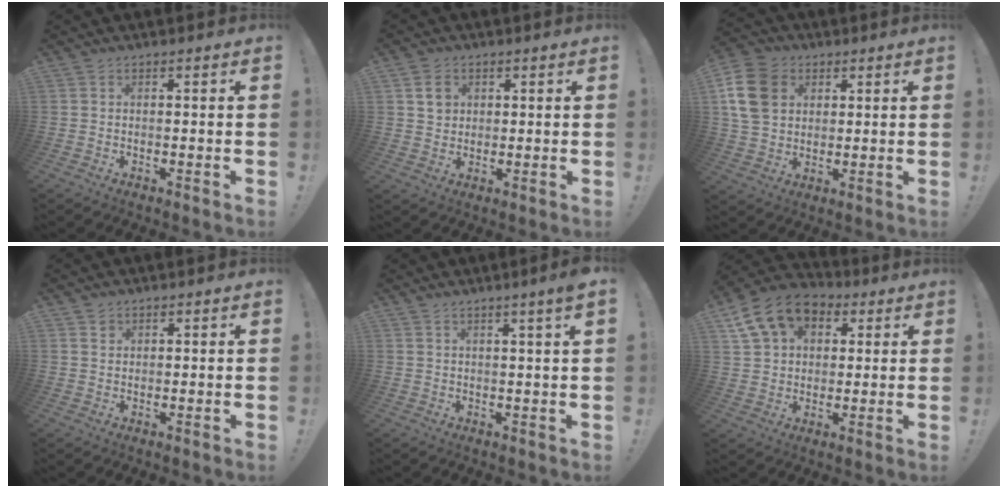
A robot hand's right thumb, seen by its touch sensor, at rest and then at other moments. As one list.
[{"total": 4.8, "force": [1.9, 4.1, 1.4], "torque": [-0.011, -0.002, 0.032]}, {"total": 13.5, "force": [4.1, 10.6, 7.3], "torque": [-0.122, -0.008, 0.085]}, {"total": 1.5, "force": [1.0, 1.1, 0.3], "torque": [0.001, -0.005, 0.018]}, {"total": 3.3, "force": [1.9, -0.6, 2.7], "torque": [-0.043, -0.010, 0.027]}, {"total": 14.2, "force": [6.5, 10.5, 7.0], "torque": [-0.116, -0.018, 0.129]}]